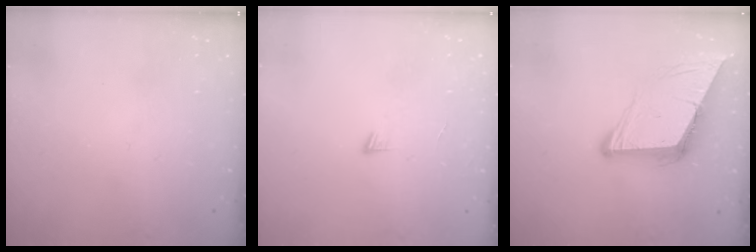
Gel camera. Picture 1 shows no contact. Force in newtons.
{"total": 4.3, "press": 4.2, "slide": 0.4}
{"total": 9.1, "press": 9.1, "slide": 0.4}